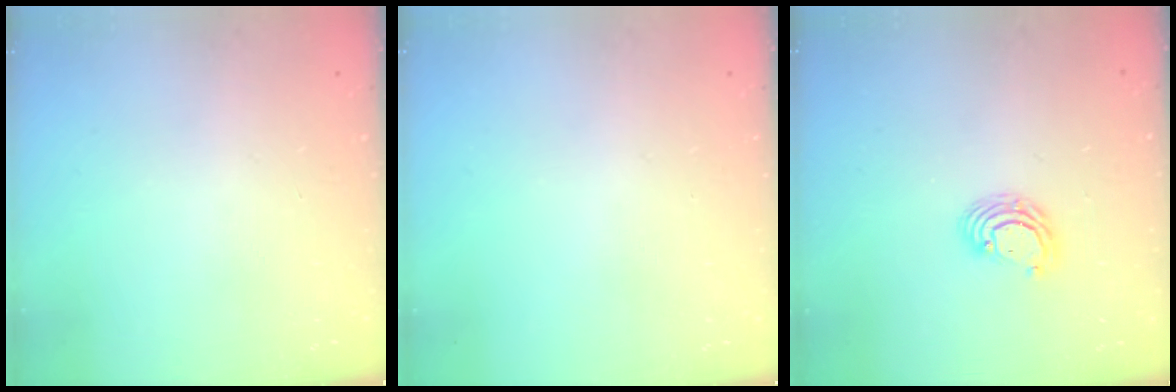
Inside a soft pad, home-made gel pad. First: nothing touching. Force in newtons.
{"total": 0.0}
{"total": 5.6, "press": 5.6, "slide": 0.3}